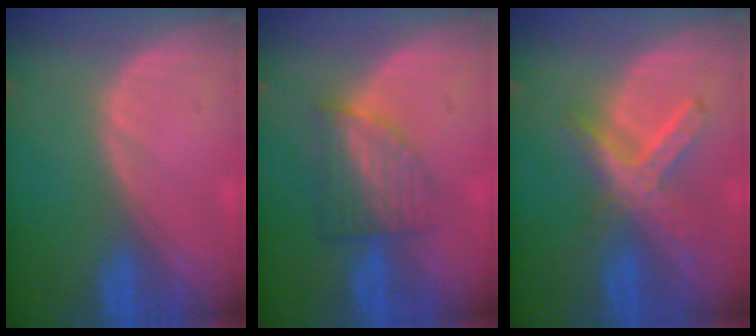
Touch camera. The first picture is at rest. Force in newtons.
{"total": 6.3, "press": 5.6, "slide": 2.8}
{"total": 7.2, "press": 6.4, "slide": 3.5}